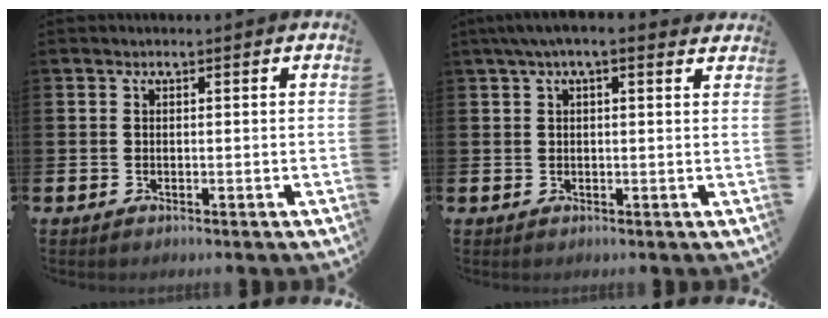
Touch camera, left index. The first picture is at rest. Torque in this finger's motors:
{"motor_torque": [1.15, -1.00, 0.18, 0.21]}